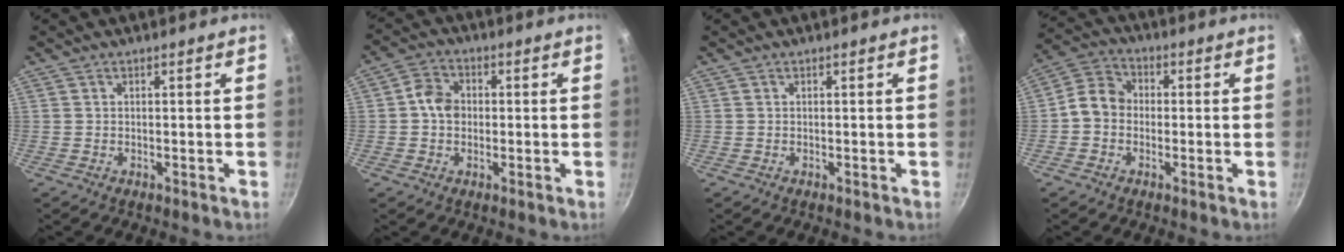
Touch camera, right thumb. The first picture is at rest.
{"total": 5.1, "force": [-0.1, 4.2, 2.9], "torque": [-0.034, 0.015, -0.013]}
{"total": 0.0}
{"total": 6.8, "force": [-0.8, 5.6, 3.6], "torque": [-0.042, 0.020, -0.037]}